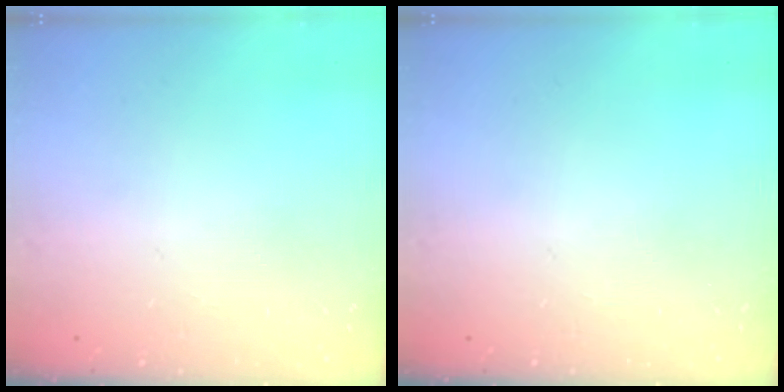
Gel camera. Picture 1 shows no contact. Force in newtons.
{"total": 0.0}